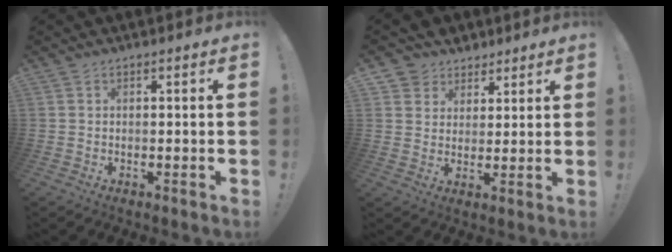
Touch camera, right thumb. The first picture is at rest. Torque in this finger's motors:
{"motor_torque": [0.01, 0.01, 0.27, 0.28, 0.09]}